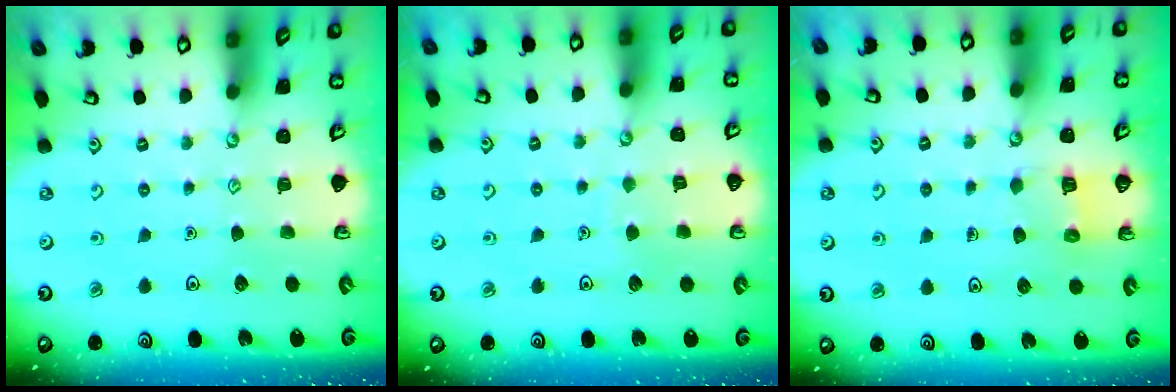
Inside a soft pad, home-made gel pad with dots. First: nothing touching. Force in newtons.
{"total": 3.3, "press": 3.3, "slide": 0.3}
{"total": 4.8, "press": 4.7, "slide": 0.3}